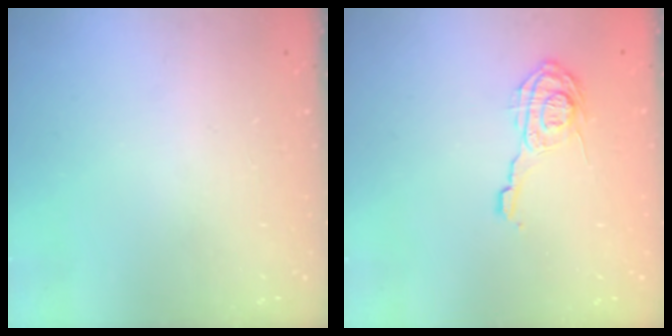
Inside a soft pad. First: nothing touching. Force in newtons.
{"total": 12.1, "press": 12.0, "slide": 0.7}